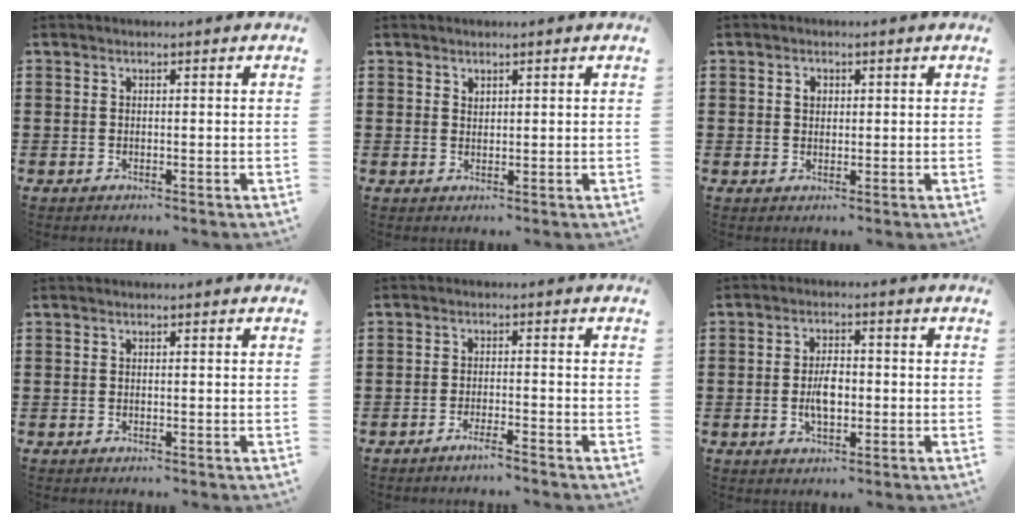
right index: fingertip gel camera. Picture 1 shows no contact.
{"total": 1.1, "force": [0.9, 0.5, 0.1], "torque": [-0.003, 0.002, 0.019]}
{"total": 1.6, "force": [0.5, 1.2, 0.9], "torque": [-0.021, 0.008, 0.009]}
{"total": 0.0}
{"total": 2.4, "force": [-2.1, -0.3, 1.1], "torque": [-0.018, -0.001, -0.039]}
{"total": 4.9, "force": [-0.6, 2.5, 4.1], "torque": [-0.091, 0.001, -0.015]}